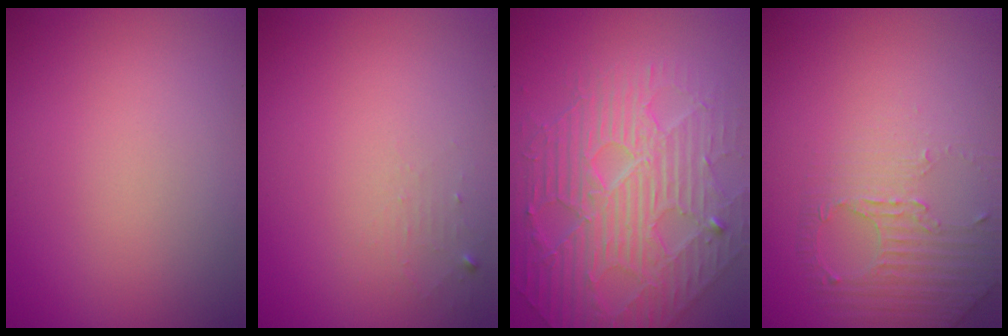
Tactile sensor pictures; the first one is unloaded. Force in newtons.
{"total": 1.0, "press": 1.0, "slide": 0.1}
{"total": 5.9, "press": 5.2, "slide": 2.6}
{"total": 1.8, "press": 1.5, "slide": 1.0}